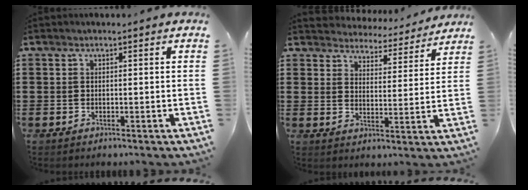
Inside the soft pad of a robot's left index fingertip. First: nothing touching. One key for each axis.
{"total": 4.3, "fx": 4.3, "fy": 0.2, "fz": -0.3, "tx": -0.012, "ty": -0.039, "tz": 0.070}